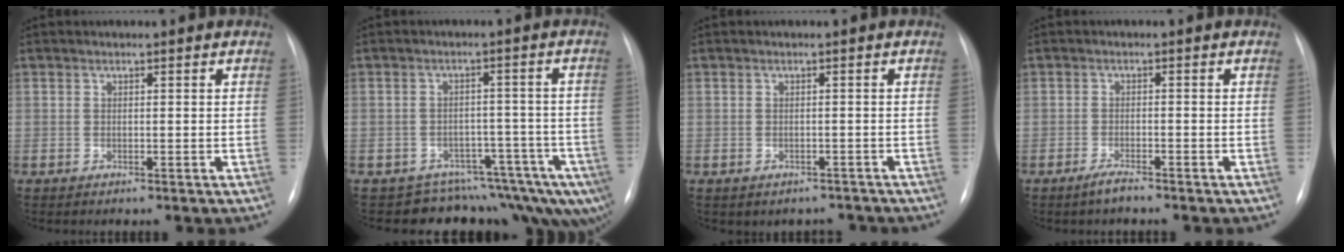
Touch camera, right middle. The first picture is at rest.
{"total": 11.4, "force": [-9.4, 5.6, 3.2], "torque": [-0.018, 0.043, -0.110]}
{"total": 3.1, "force": [-2.5, 1.8, 0.2], "torque": [-0.002, 0.015, -0.029]}
{"total": 2.1, "force": [-1.8, 0.1, 1.1], "torque": [-0.029, -0.005, -0.034]}